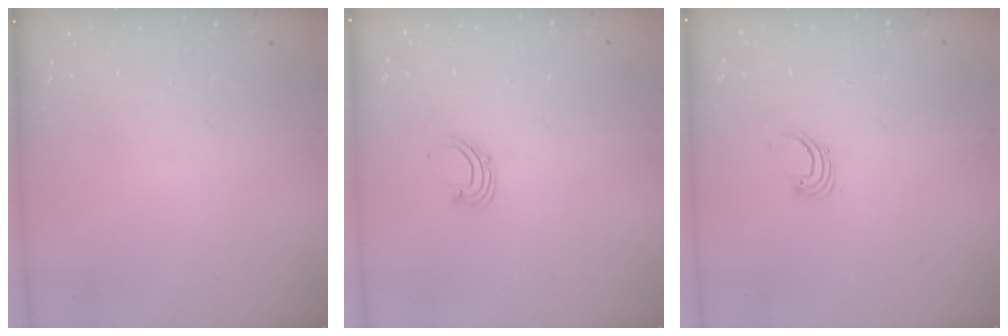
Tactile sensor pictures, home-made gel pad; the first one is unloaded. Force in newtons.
{"total": 2.9, "press": 2.9, "slide": 0.2}
{"total": 2.2, "press": 2.2, "slide": 0.2}